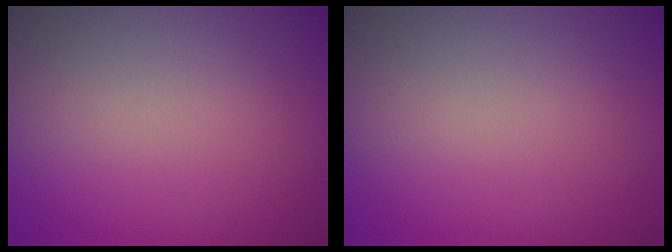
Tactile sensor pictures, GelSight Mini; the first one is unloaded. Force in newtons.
{"total": 0.0}